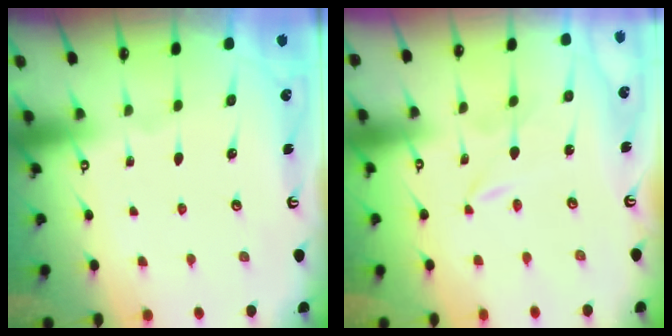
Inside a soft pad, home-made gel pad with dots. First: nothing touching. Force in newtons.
{"total": 0.0}